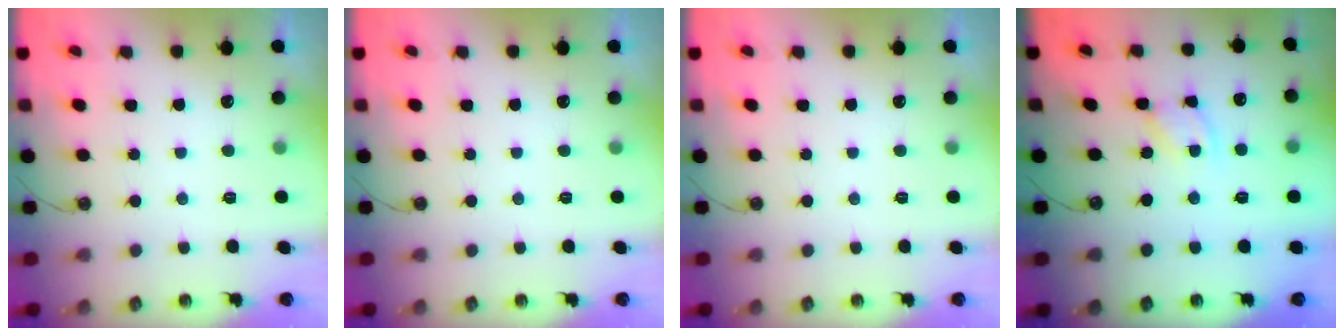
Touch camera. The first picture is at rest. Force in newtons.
{"total": 0.0}
{"total": 0.0}
{"total": 4.1, "press": 4.1, "slide": 0.2}